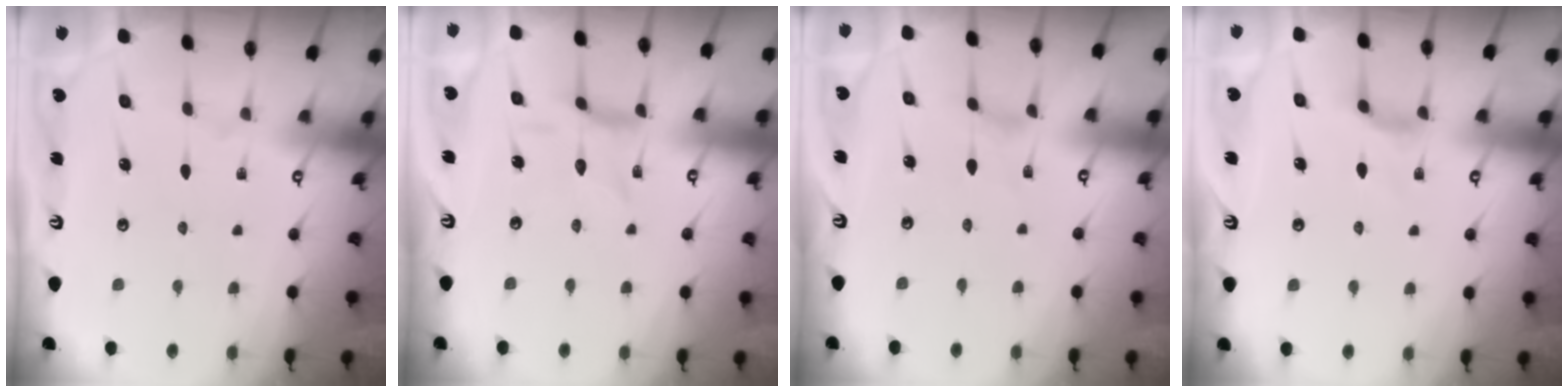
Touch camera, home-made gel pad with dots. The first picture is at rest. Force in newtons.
{"total": 1.2, "press": 1.2, "slide": 0.1}
{"total": 0.0}
{"total": 3.5, "press": 3.4, "slide": 0.5}